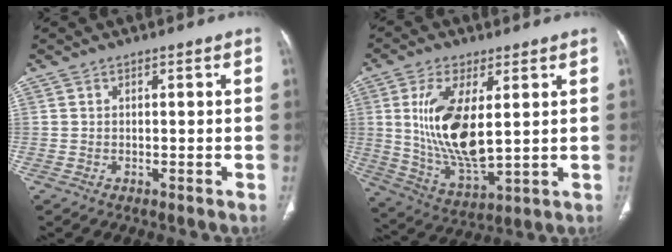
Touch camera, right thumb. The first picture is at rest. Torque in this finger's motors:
{"motor_torque": [2.00, 3.00, 1.50, 0.11, 0.33]}